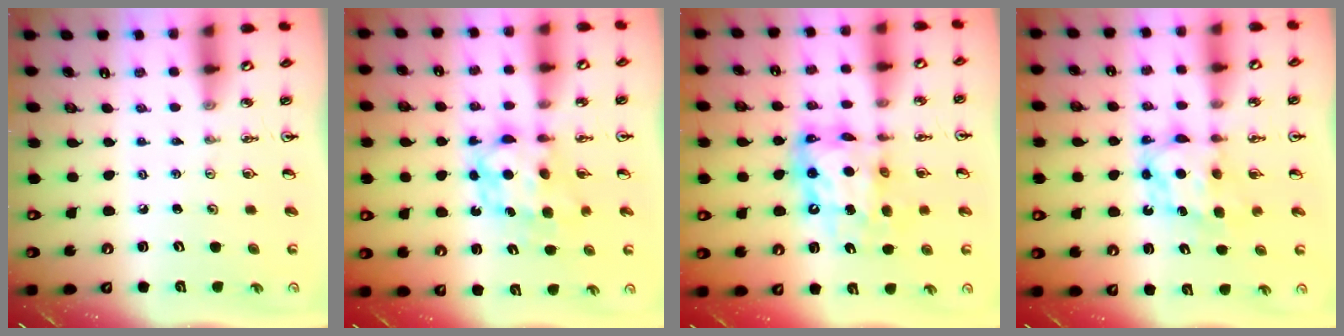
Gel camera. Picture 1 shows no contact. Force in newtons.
{"total": 6.7, "press": 6.7, "slide": 0.2}
{"total": 12.7, "press": 12.6, "slide": 1.3}
{"total": 6.9, "press": 6.9, "slide": 0.3}